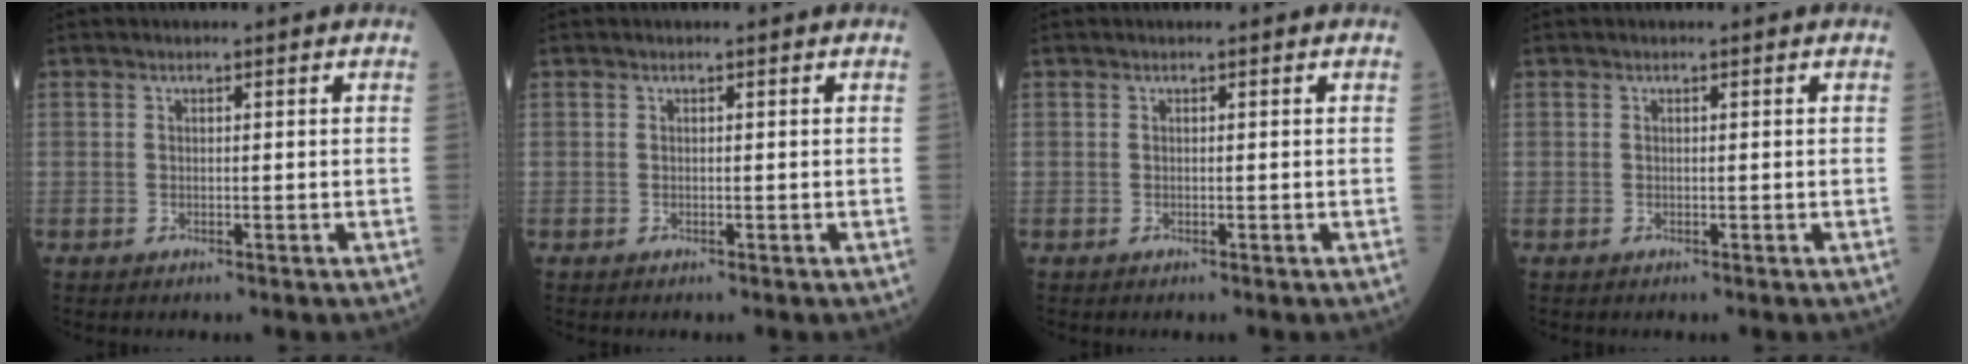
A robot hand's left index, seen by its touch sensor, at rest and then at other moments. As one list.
[{"total": 0.0}, {"total": 0.0}, {"total": 0.0}]